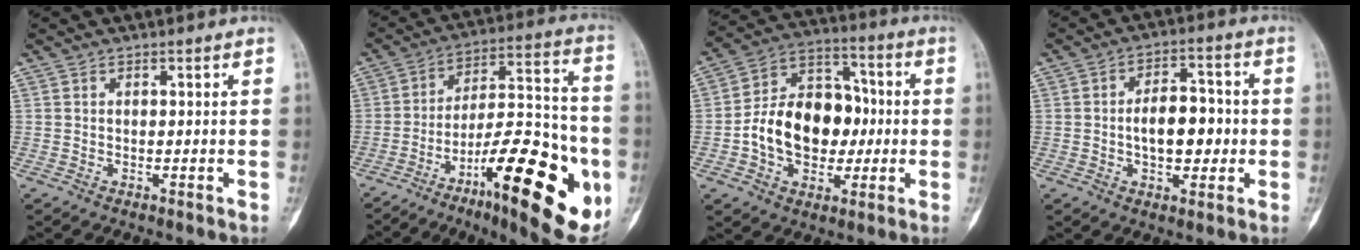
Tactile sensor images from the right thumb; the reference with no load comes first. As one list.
[{"total": 27.3, "force": [-10.1, 8.2, 24.0], "torque": [-0.315, 0.046, -0.145]}, {"total": 17.0, "force": [-1.6, 12.2, 11.7], "torque": [-0.159, 0.040, -0.024]}, {"total": 9.6, "force": [-0.9, 5.5, 7.8], "torque": [-0.091, 0.019, -0.015]}]